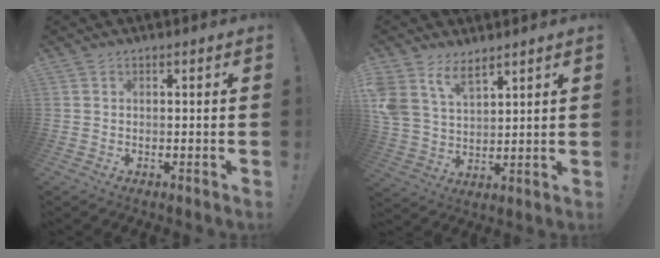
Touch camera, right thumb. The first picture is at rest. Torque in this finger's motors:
{"motor_torque": [0.43, 0.45, 0.34, 0.25, 0.17]}